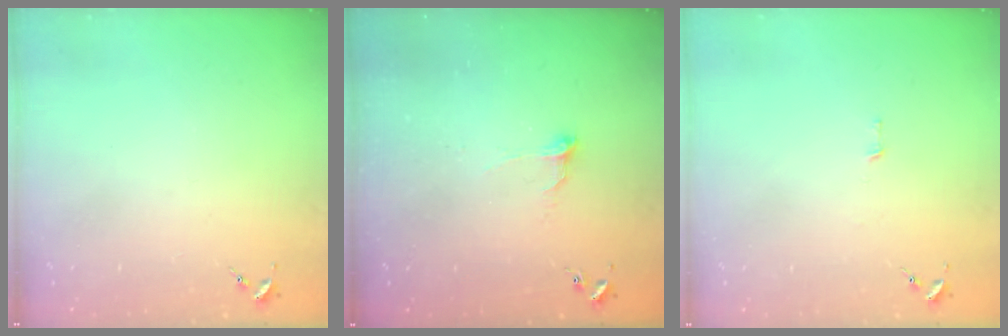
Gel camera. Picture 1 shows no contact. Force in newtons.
{"total": 6.6, "press": 6.6, "slide": 0.5}
{"total": 2.8, "press": 2.8, "slide": 0.2}